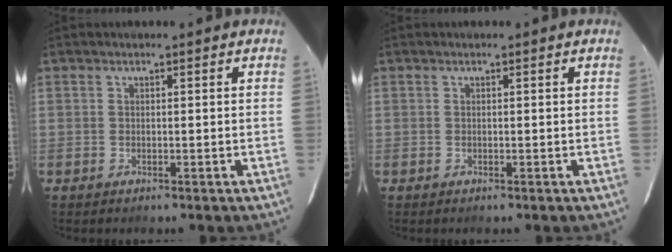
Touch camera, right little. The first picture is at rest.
{"total": 0.0}